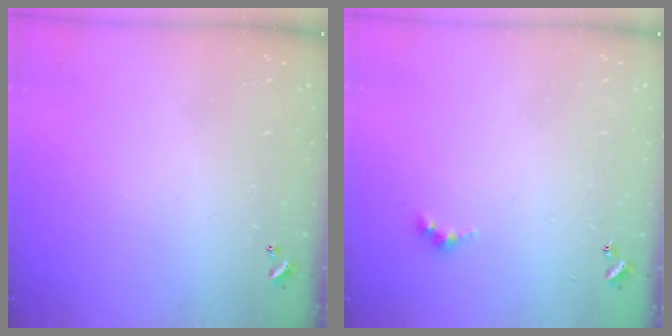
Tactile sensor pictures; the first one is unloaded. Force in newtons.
{"total": 4.6, "press": 4.5, "slide": 0.7}